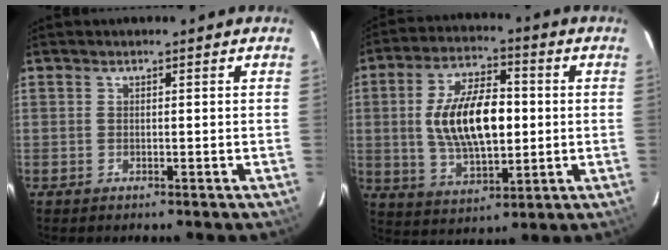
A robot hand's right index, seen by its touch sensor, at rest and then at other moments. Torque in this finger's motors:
{"motor_torque": [0.96, 0.03, 0.63, 0.21]}